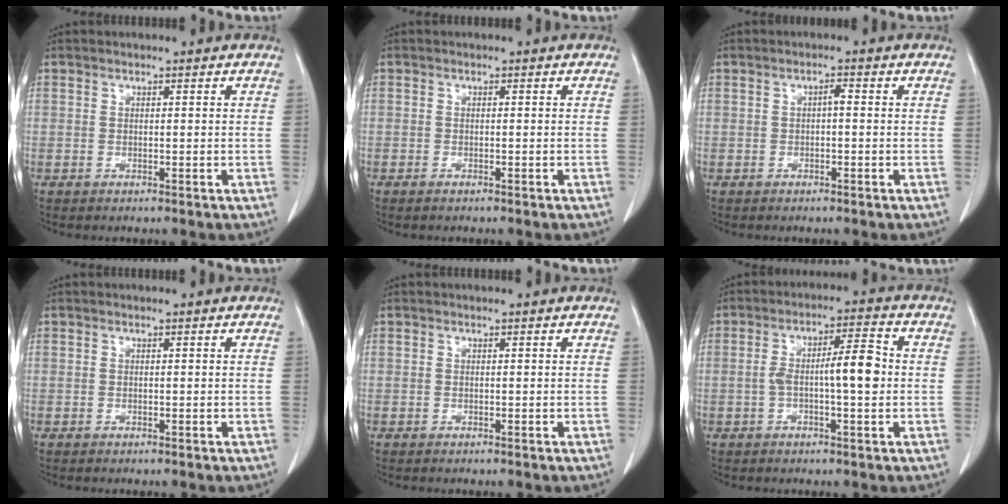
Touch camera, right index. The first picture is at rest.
{"total": 0.7, "force": [-0.6, 0.1, 0.4], "torque": [-0.013, -0.002, -0.008]}
{"total": 1.1, "force": [-0.1, 0.3, 1.1], "torque": [-0.018, 0.003, -0.001]}
{"total": 0.0}
{"total": 0.0}
{"total": 7.5, "force": [-0.4, 1.3, 7.4], "torque": [-0.127, 0.015, -0.011]}